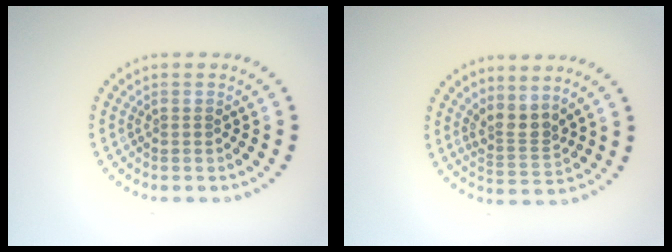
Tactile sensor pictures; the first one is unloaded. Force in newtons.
{"total": 2.6, "press": 1.9, "slide": 1.8}